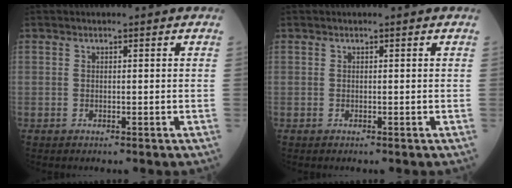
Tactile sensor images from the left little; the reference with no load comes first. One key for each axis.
{"total": 0.0}